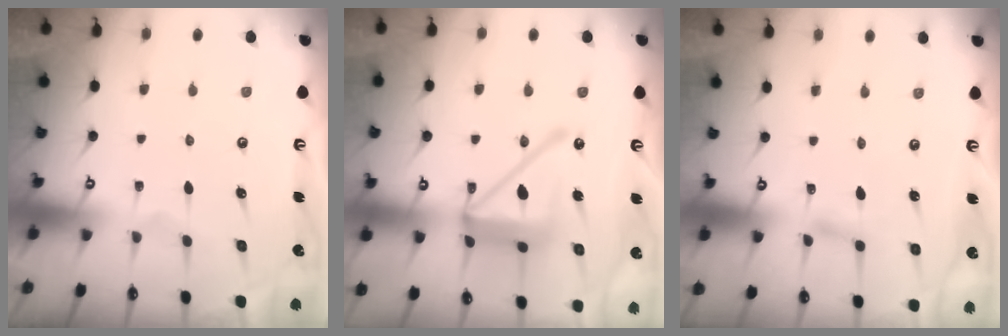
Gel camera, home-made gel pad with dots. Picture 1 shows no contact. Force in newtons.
{"total": 19.8, "press": 19.7, "slide": 2.0}
{"total": 2.3, "press": 2.2, "slide": 0.2}